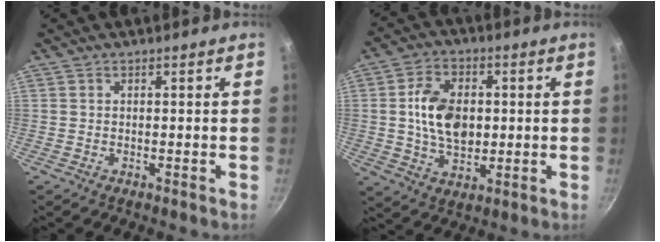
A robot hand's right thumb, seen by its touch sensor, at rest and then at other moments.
{"total": 11.9, "force": [0.9, 8.0, 8.7], "torque": [-0.135, 0.001, 0.012]}